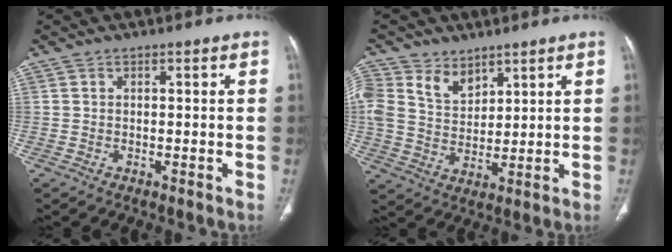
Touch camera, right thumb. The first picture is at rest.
{"total": 10.0, "force": [5.7, 6.9, 4.3], "torque": [-0.069, -0.016, 0.121]}